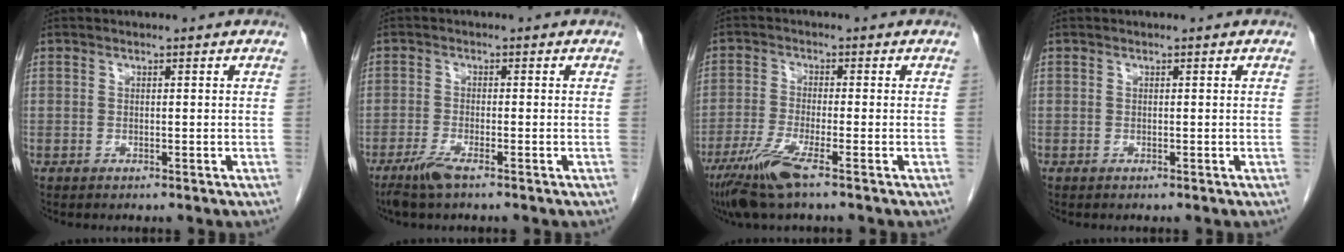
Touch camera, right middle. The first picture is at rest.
{"total": 2.9, "force": [-2.2, 0.2, 1.9], "torque": [-0.047, -0.005, -0.046]}
{"total": 6.9, "force": [-4.4, 0.1, 5.4], "torque": [-0.111, -0.021, -0.085]}
{"total": 0.0}